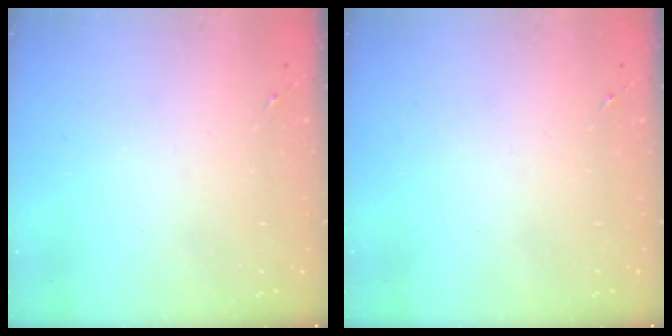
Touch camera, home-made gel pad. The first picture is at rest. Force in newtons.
{"total": 0.0}